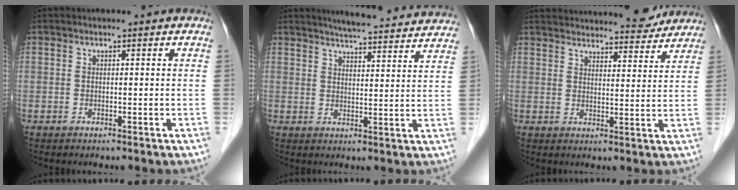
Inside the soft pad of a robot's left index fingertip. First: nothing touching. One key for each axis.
{"total": 15.9, "fx": 14.9, "fy": 1.4, "fz": 5.4, "tx": -0.071, "ty": 0.001, "tz": 0.181}
{"total": 17.6, "fx": 16.8, "fy": 3.1, "fz": 4.4, "tx": -0.060, "ty": 0.013, "tz": 0.220}